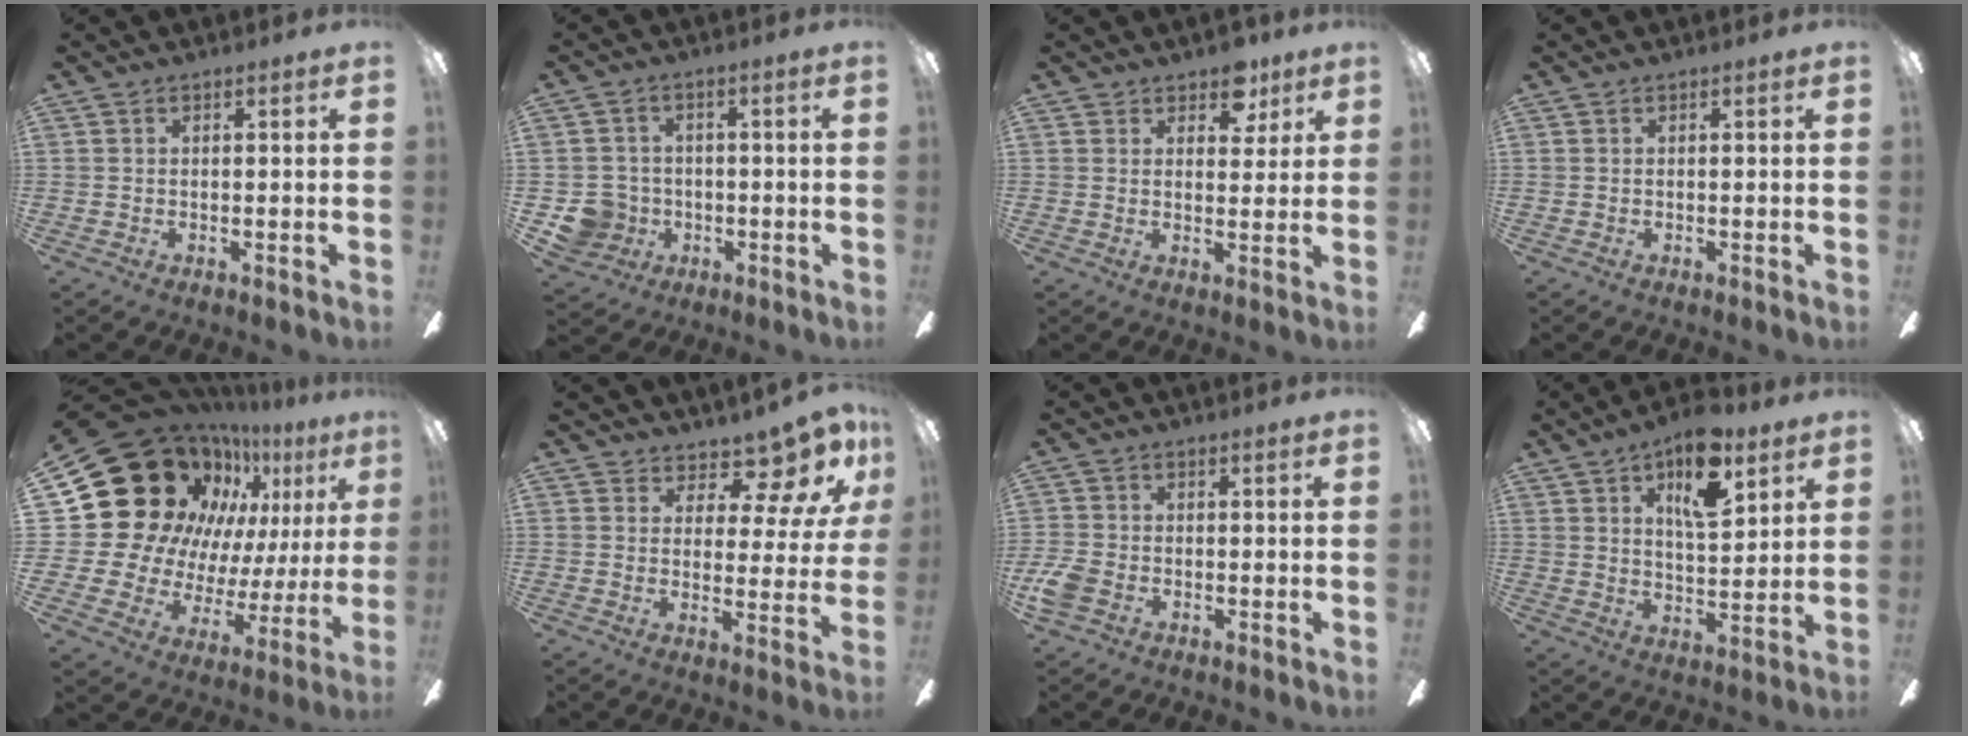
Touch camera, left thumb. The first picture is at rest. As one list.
[{"total": 7.2, "force": [-2.1, 6.7, 1.5], "torque": [-0.046, 0.016, -0.035]}, {"total": 6.6, "force": [4.5, 4.2, 2.4], "torque": [-0.015, -0.018, 0.077]}, {"total": 0.0}, {"total": 27.8, "force": [14.0, 19.5, 13.9], "torque": [-0.237, -0.121, 0.309]}, {"total": 10.1, "force": [8.0, 4.5, 4.2], "torque": [-0.061, -0.063, 0.146]}, {"total": 5.5, "force": [-2.4, 3.8, 3.3], "torque": [-0.074, 0.012, -0.046]}, {"total": 13.9, "force": [7.7, 6.4, 9.7], "torque": [-0.141, -0.022, 0.130]}]